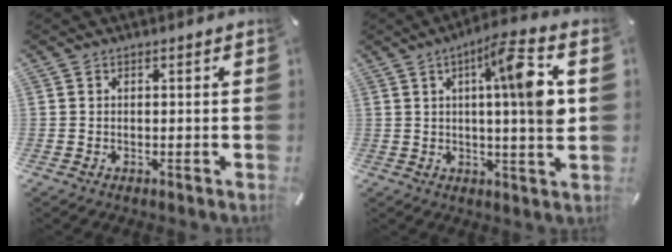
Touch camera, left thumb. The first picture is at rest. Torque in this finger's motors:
{"motor_torque": [1.94, 3.07, 1.37, -0.98, 0.52]}